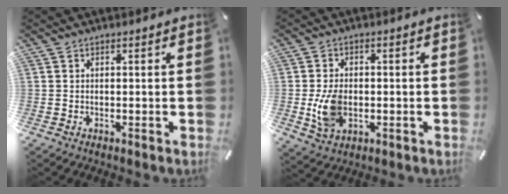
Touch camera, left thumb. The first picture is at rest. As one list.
[{"total": 8.4, "force": [-1.3, 5.7, 6.0], "torque": [-0.124, 0.001, -0.023]}]